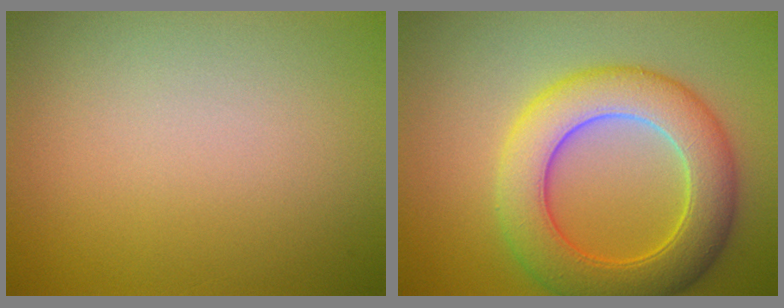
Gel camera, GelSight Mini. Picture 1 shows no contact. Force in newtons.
{"total": 8.2, "press": 8.2, "slide": 0.2}